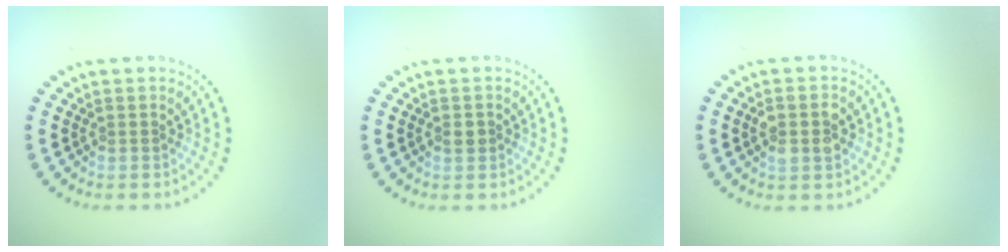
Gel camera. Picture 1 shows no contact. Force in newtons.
{"total": 0.9, "press": 0.9, "slide": 0.2}
{"total": 2.4, "press": 2.4, "slide": 0.3}